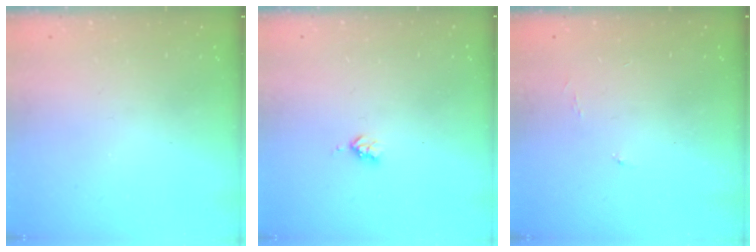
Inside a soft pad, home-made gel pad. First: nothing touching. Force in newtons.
{"total": 2.9, "press": 2.9, "slide": 0.5}
{"total": 3.1, "press": 3.1, "slide": 0.5}